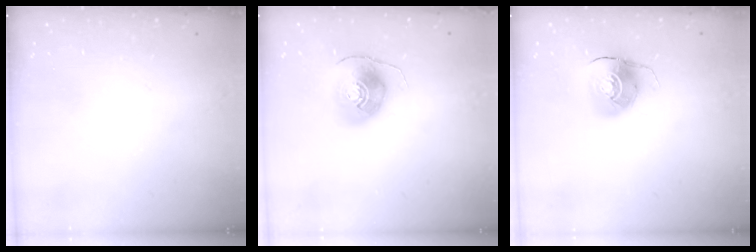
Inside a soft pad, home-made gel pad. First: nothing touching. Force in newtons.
{"total": 10.0, "press": 9.9, "slide": 1.4}
{"total": 9.1, "press": 9.1, "slide": 0.5}